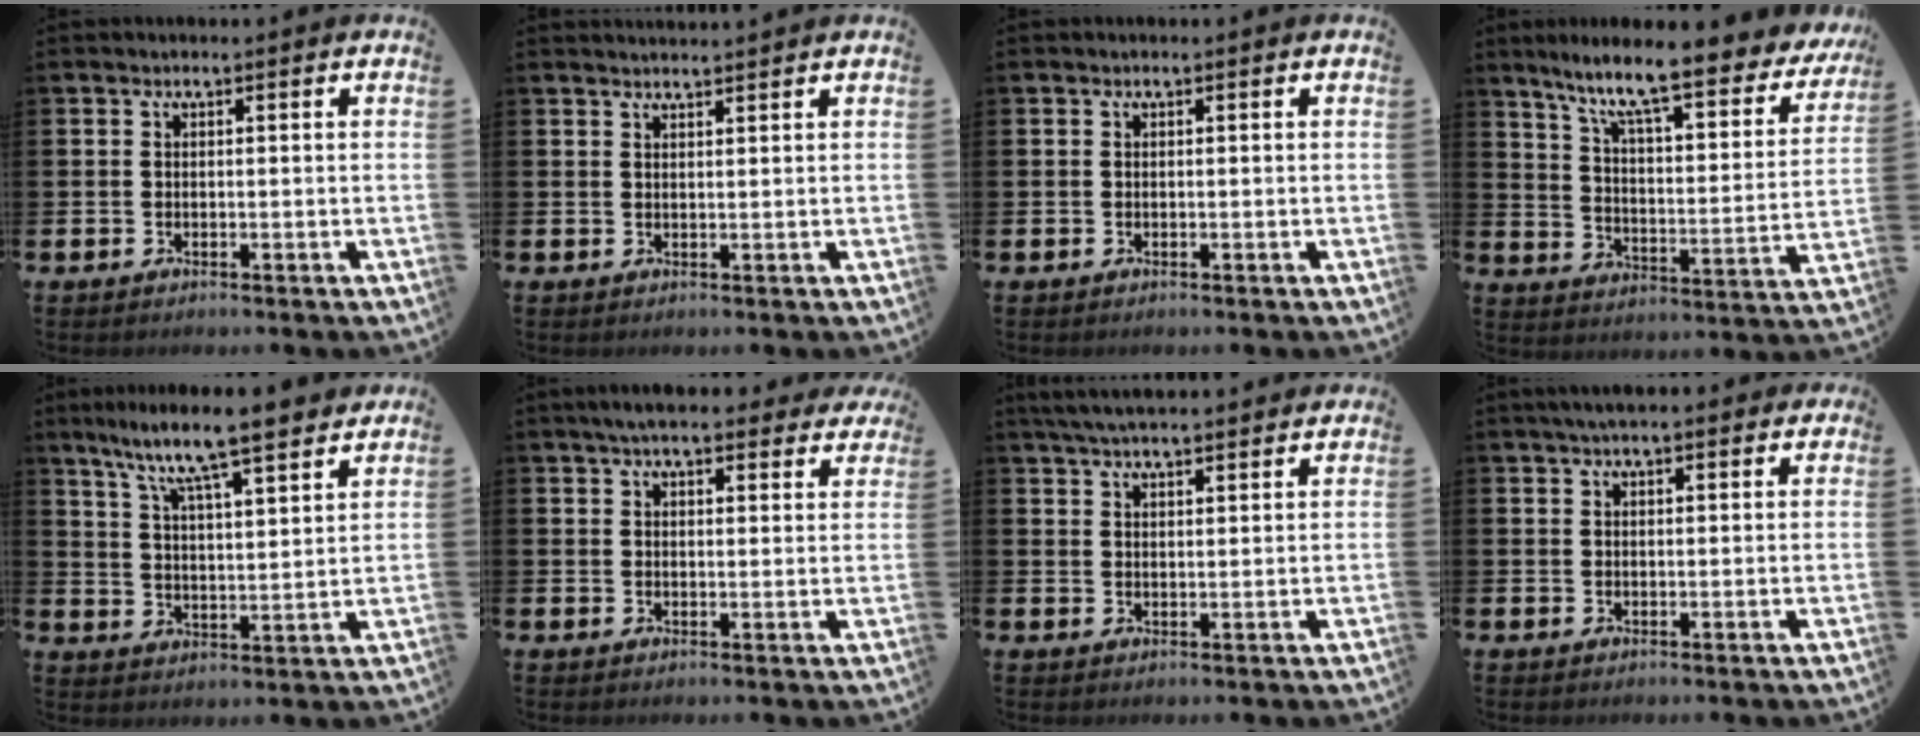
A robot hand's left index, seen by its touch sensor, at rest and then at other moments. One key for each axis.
{"total": 1.6, "fx": 1.5, "fy": -0.1, "fz": 0.1, "tx": 0.005, "ty": -0.010, "tz": 0.027}
{"total": 0.0}
{"total": 10.0, "fx": 8.3, "fy": 1.3, "fz": 5.5, "tx": -0.125, "ty": -0.064, "tz": 0.132}
{"total": 9.0, "fx": 8.3, "fy": 0.2, "fz": 3.7, "tx": -0.096, "ty": -0.053, "tz": 0.141}
{"total": 5.4, "fx": 4.8, "fy": 1.3, "fz": 2.1, "tx": -0.039, "ty": -0.015, "tz": 0.086}
{"total": 4.5, "fx": 4.3, "fy": 0.3, "fz": 1.2, "tx": -0.039, "ty": -0.011, "tz": 0.081}
{"total": 3.1, "fx": 2.6, "fy": 0.8, "fz": 1.5, "tx": -0.023, "ty": -0.004, "tz": 0.044}